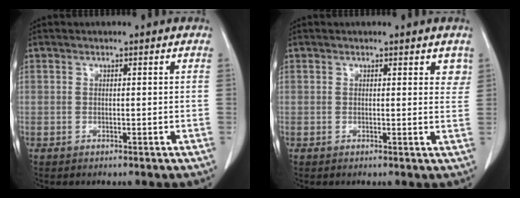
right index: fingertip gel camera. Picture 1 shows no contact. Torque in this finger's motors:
{"motor_torque": [-0.09, 0.06, 0.01, 0.00]}